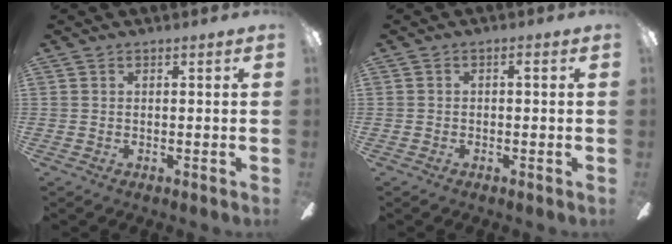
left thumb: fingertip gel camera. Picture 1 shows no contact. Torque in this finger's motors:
{"motor_torque": [0.05, -0.14, -0.27, 0.08, 0.00]}